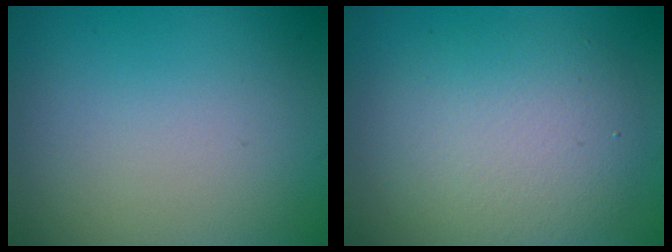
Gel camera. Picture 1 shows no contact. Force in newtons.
{"total": 6.1, "press": 6.1, "slide": 0.1}